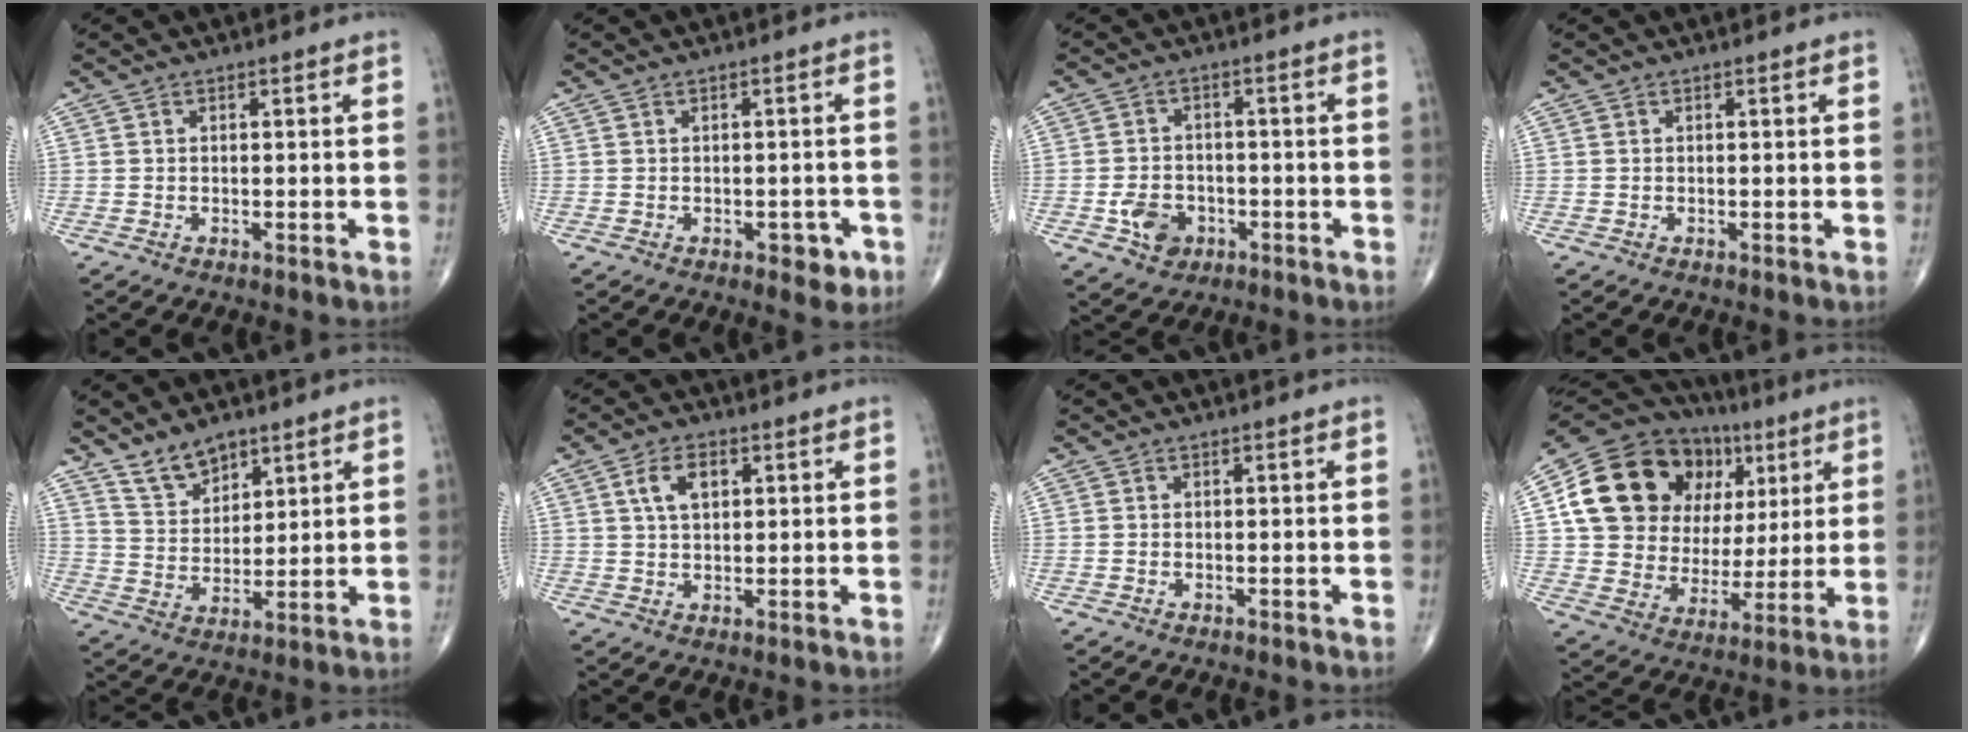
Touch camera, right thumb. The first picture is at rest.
{"total": 3.2, "force": [-1.4, 1.9, 2.2], "torque": [-0.004, 0.006, -0.016]}
{"total": 6.0, "force": [-2.3, 4.7, 3.0], "torque": [-0.033, 0.014, -0.036]}
{"total": 0.0}
{"total": 7.5, "force": [5.7, 3.8, 2.9], "torque": [-0.029, -0.040, 0.113]}
{"total": 5.4, "force": [1.9, 3.1, 4.0], "torque": [-0.066, 0.001, 0.035]}
{"total": 0.0}
{"total": 24.1, "force": [7.4, 18.5, 13.5], "torque": [-0.191, 0.025, 0.135]}